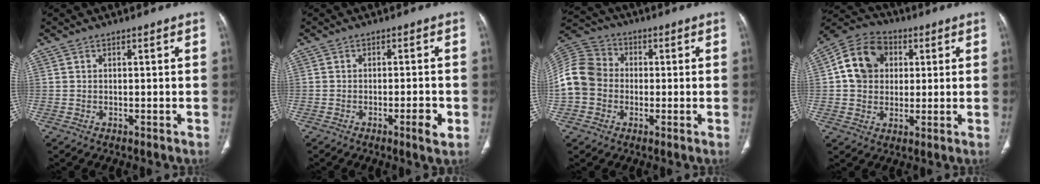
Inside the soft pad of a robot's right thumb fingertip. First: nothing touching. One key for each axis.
{"total": 3.7, "fx": -1.5, "fy": 0.4, "fz": 3.4, "tx": -0.054, "ty": 0.001, "tz": -0.023}
{"total": 11.8, "fx": -1.3, "fy": 10.1, "fz": 5.8, "tx": -0.118, "ty": 0.035, "tz": -0.032}
{"total": 12.1, "fx": 2.3, "fy": 10.0, "fz": 6.5, "tx": -0.094, "ty": 0.011, "tz": 0.030}